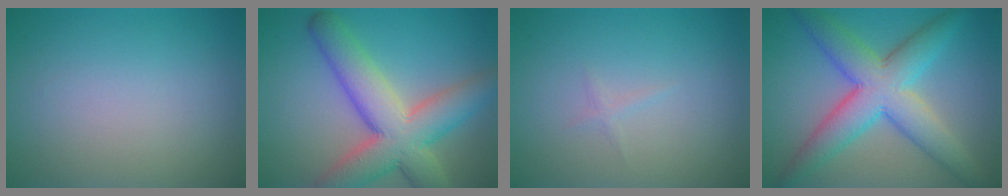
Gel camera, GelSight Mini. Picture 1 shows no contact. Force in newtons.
{"total": 9.3, "press": 9.2, "slide": 0.5}
{"total": 0.5, "press": 0.5, "slide": 0.0}
{"total": 8.0, "press": 8.0, "slide": 0.2}